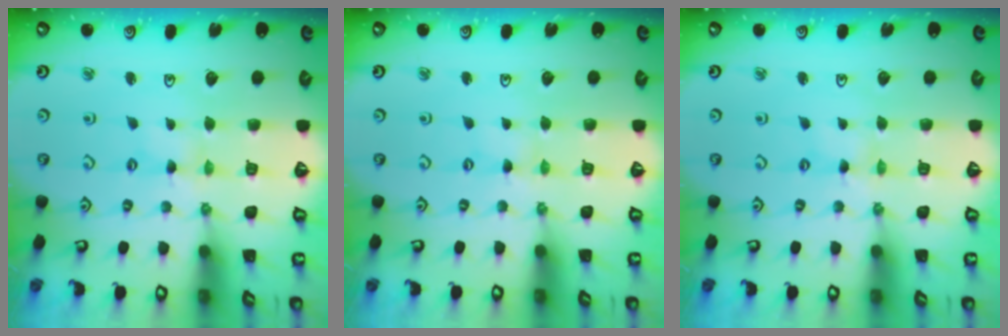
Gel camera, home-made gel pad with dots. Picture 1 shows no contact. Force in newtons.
{"total": 0.0}
{"total": 0.0}